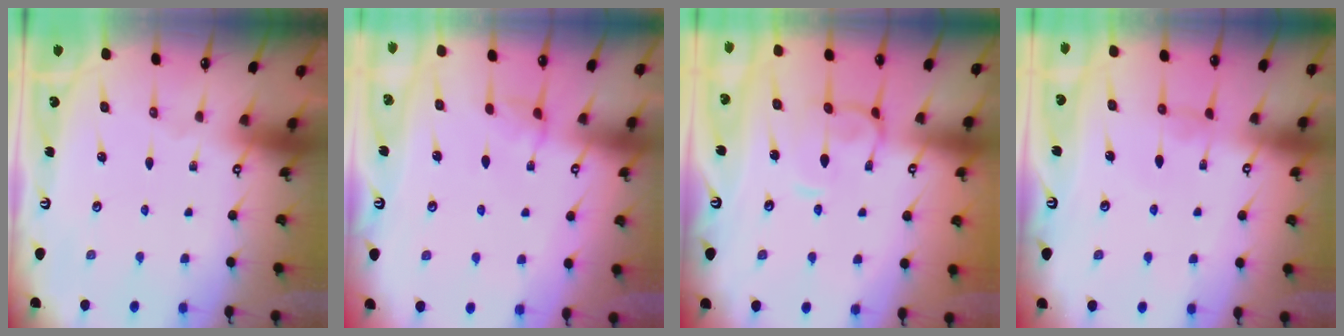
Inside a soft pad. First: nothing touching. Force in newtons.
{"total": 2.8, "press": 2.8, "slide": 0.4}
{"total": 2.2, "press": 2.0, "slide": 0.7}
{"total": 0.6, "press": 0.4, "slide": 0.5}